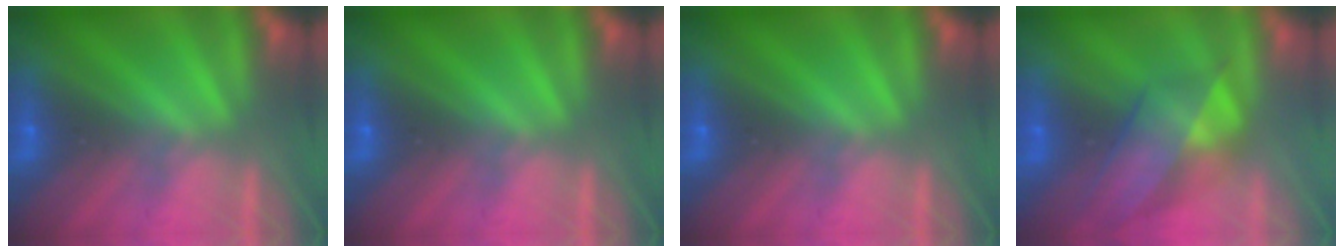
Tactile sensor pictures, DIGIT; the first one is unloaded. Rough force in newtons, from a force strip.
{"total": 0.0}
{"total": 0.0}
{"total": 3.9}